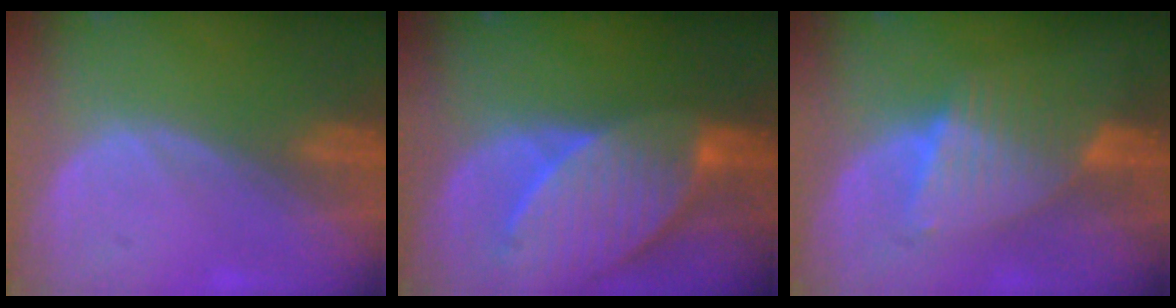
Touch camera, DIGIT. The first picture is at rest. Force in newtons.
{"total": 10.3, "press": 9.1, "slide": 4.9}
{"total": 6.1, "press": 6.1, "slide": 0.5}